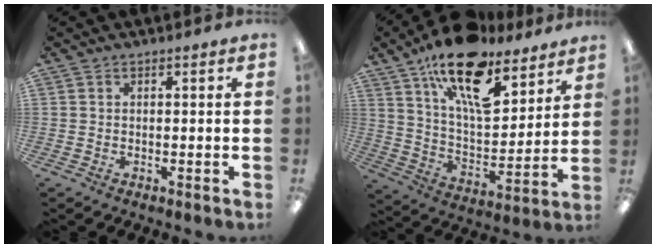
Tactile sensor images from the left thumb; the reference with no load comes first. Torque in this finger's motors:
{"motor_torque": [0.52, 0.59, 1.40, -1.37, 0.60]}